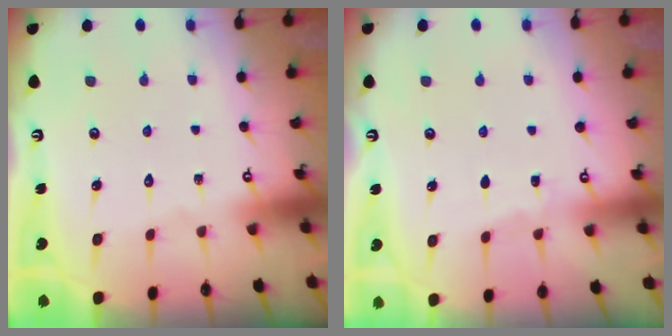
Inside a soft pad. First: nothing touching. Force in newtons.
{"total": 2.9, "press": 2.9, "slide": 0.4}